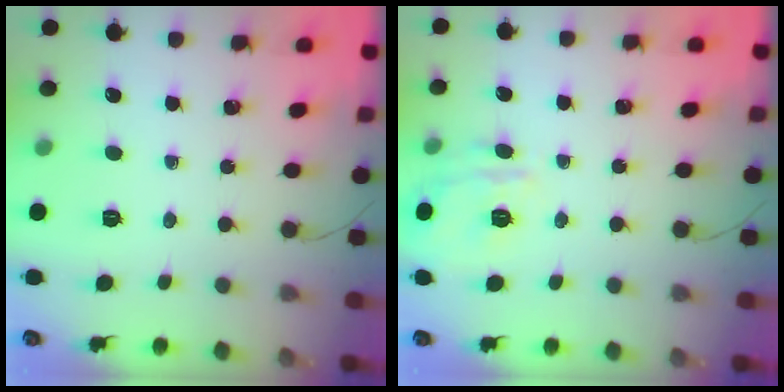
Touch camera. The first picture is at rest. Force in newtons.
{"total": 9.4, "press": 9.4, "slide": 0.6}